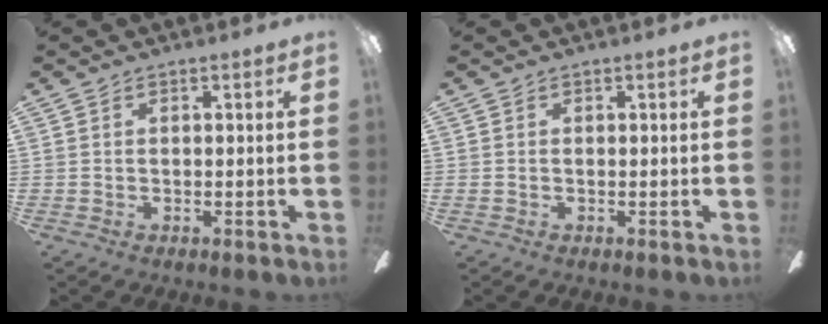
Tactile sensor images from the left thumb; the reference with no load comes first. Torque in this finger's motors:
{"motor_torque": [-0.10, 0.10, 0.01, 0.22, 0.00]}